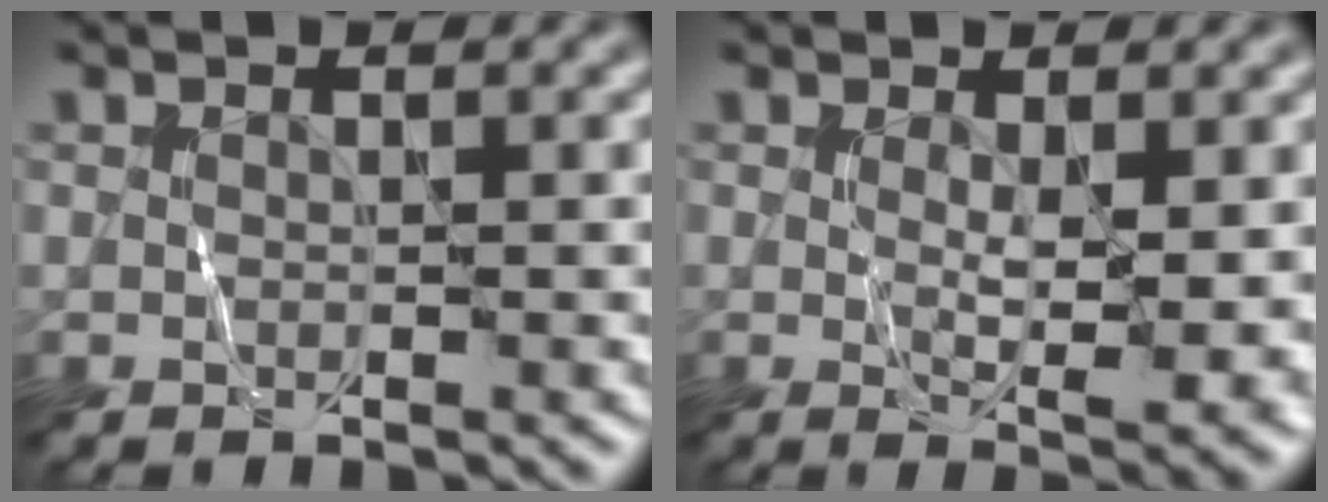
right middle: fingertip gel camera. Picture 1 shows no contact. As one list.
[{"total": 3.7, "force": [0.4, 0.9, 3.5], "torque": [-0.063, -0.013, 0.013]}]